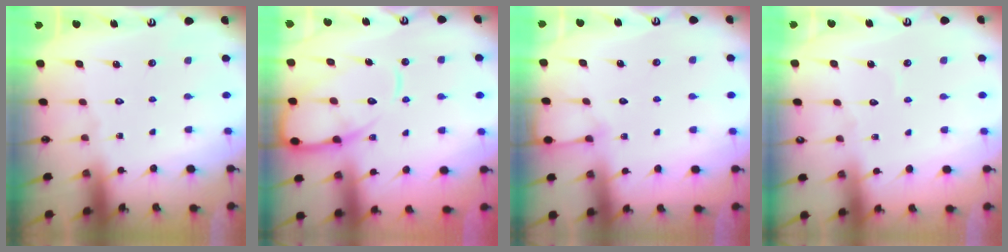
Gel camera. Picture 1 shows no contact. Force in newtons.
{"total": 12.5, "press": 12.4, "slide": 1.2}
{"total": 5.7, "press": 5.6, "slide": 0.7}
{"total": 2.6, "press": 2.6, "slide": 0.3}